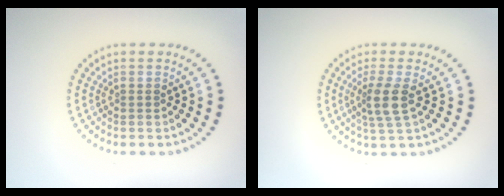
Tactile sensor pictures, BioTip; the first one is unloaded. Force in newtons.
{"total": 2.7, "press": 2.2, "slide": 1.6}